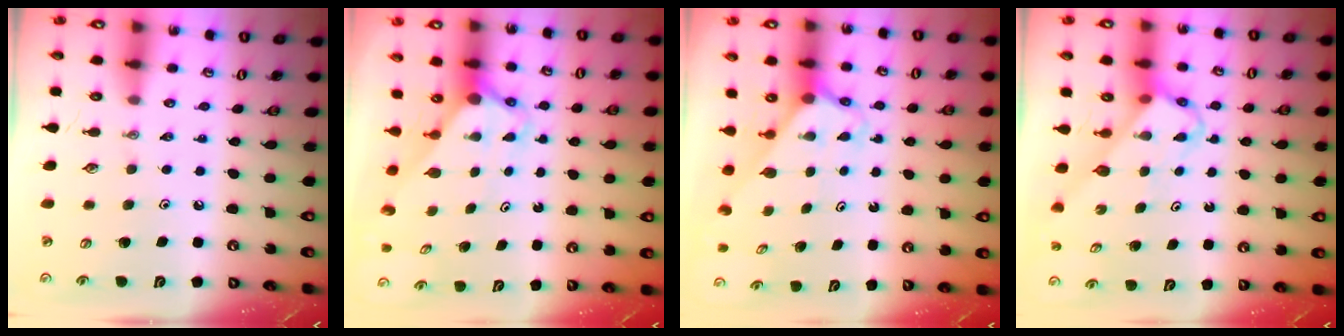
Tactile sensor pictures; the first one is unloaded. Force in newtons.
{"total": 3.0, "press": 3.0, "slide": 0.2}
{"total": 2.4, "press": 2.4, "slide": 0.2}
{"total": 3.6, "press": 3.6, "slide": 0.1}